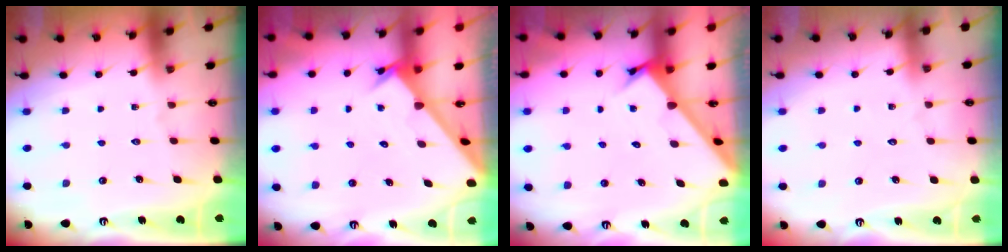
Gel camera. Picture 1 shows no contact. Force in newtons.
{"total": 2.5, "press": 2.5, "slide": 0.2}
{"total": 2.9, "press": 2.9, "slide": 0.2}
{"total": 2.1, "press": 2.1, "slide": 0.3}